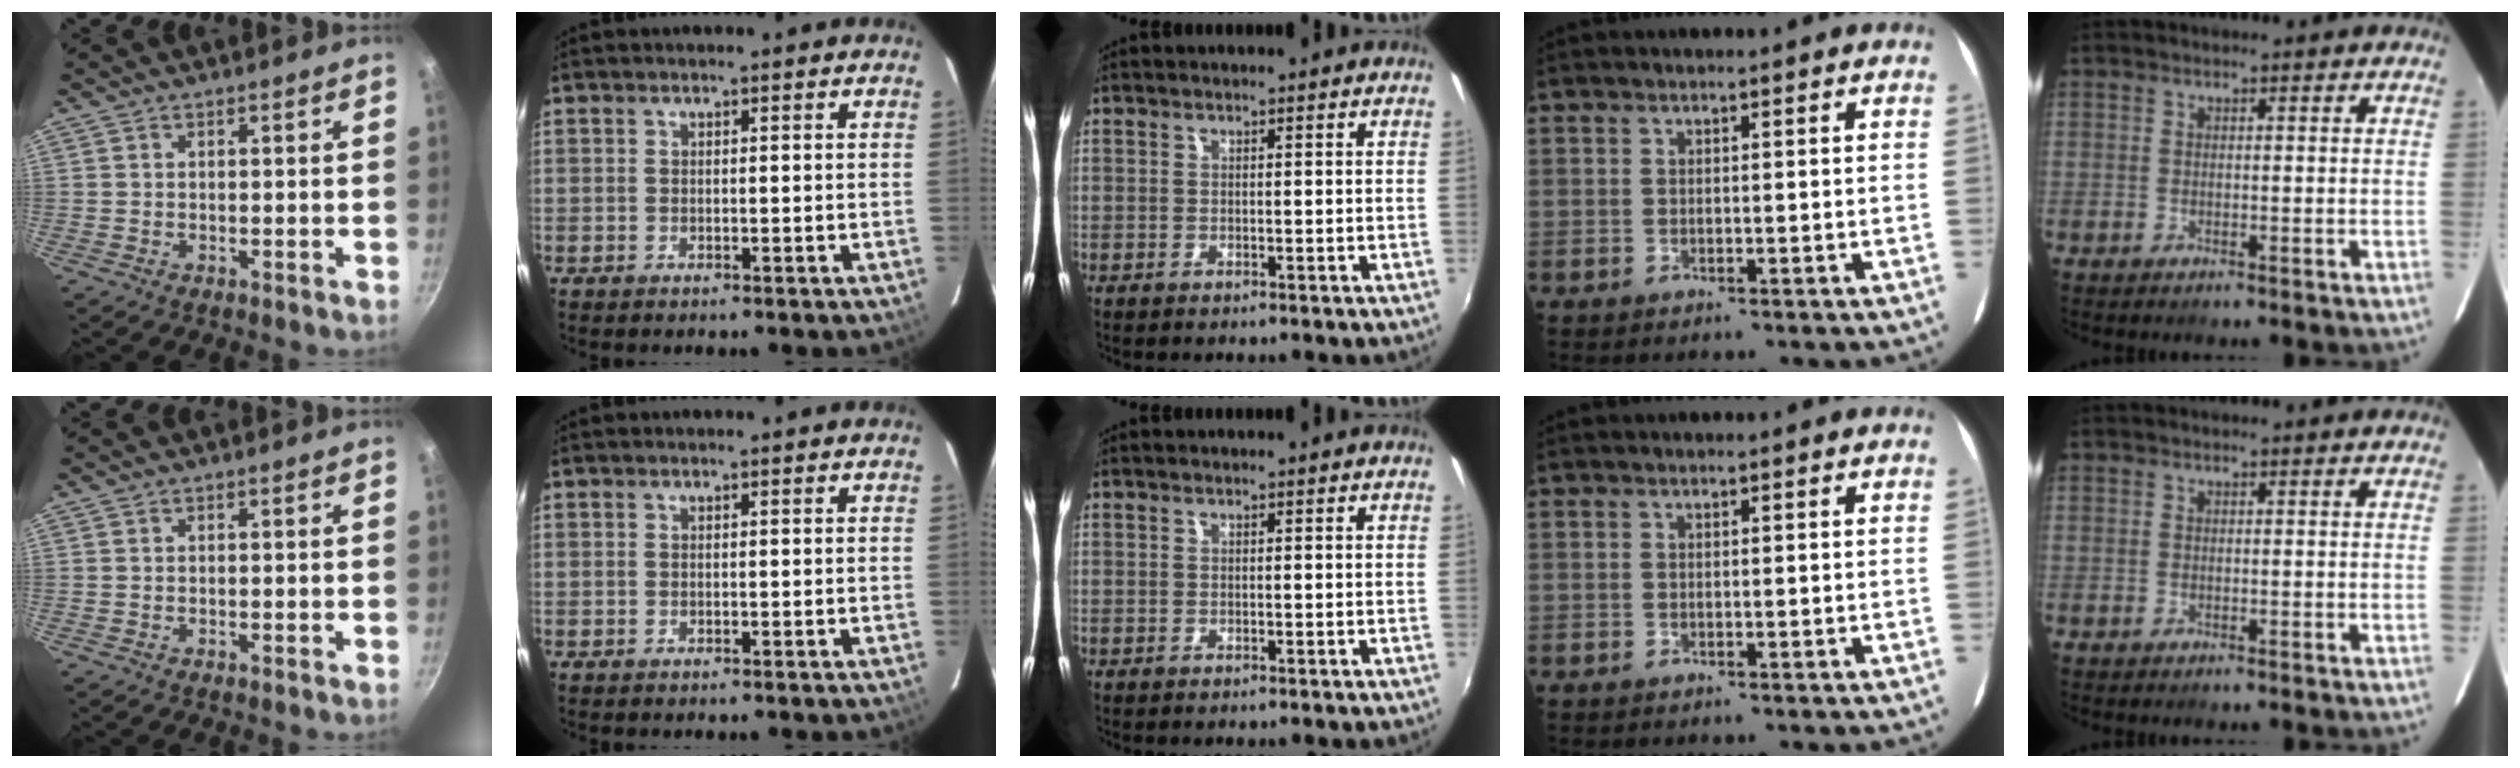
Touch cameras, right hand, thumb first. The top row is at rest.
{}